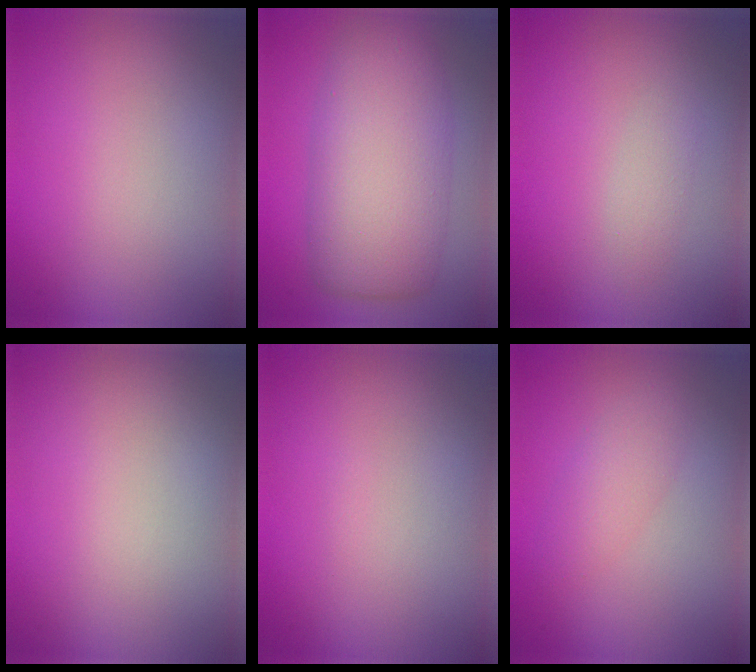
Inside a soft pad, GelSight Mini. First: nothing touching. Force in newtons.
{"total": 8.7, "press": 8.7, "slide": 0.2}
{"total": 1.1, "press": 1.1, "slide": 0.0}
{"total": 0.0}
{"total": 0.0}
{"total": 2.1, "press": 2.1, "slide": 0.1}